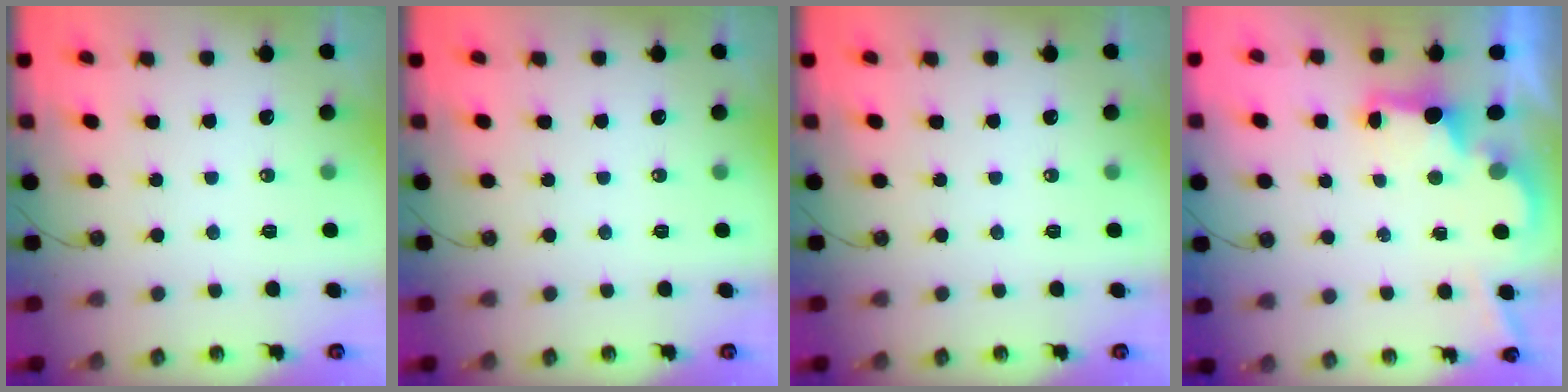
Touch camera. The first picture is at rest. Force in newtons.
{"total": 0.0}
{"total": 0.0}
{"total": 2.5, "press": 2.4, "slide": 0.7}